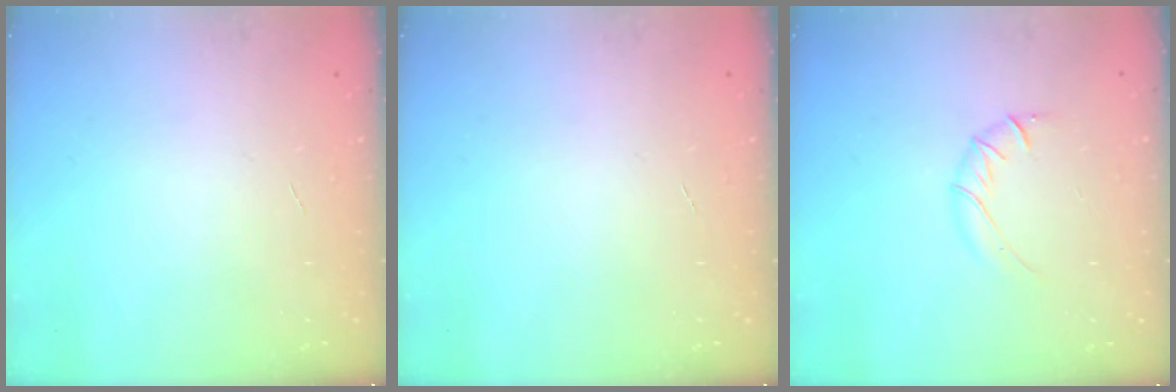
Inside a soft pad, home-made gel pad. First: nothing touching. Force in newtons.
{"total": 0.0}
{"total": 4.9, "press": 4.7, "slide": 1.3}